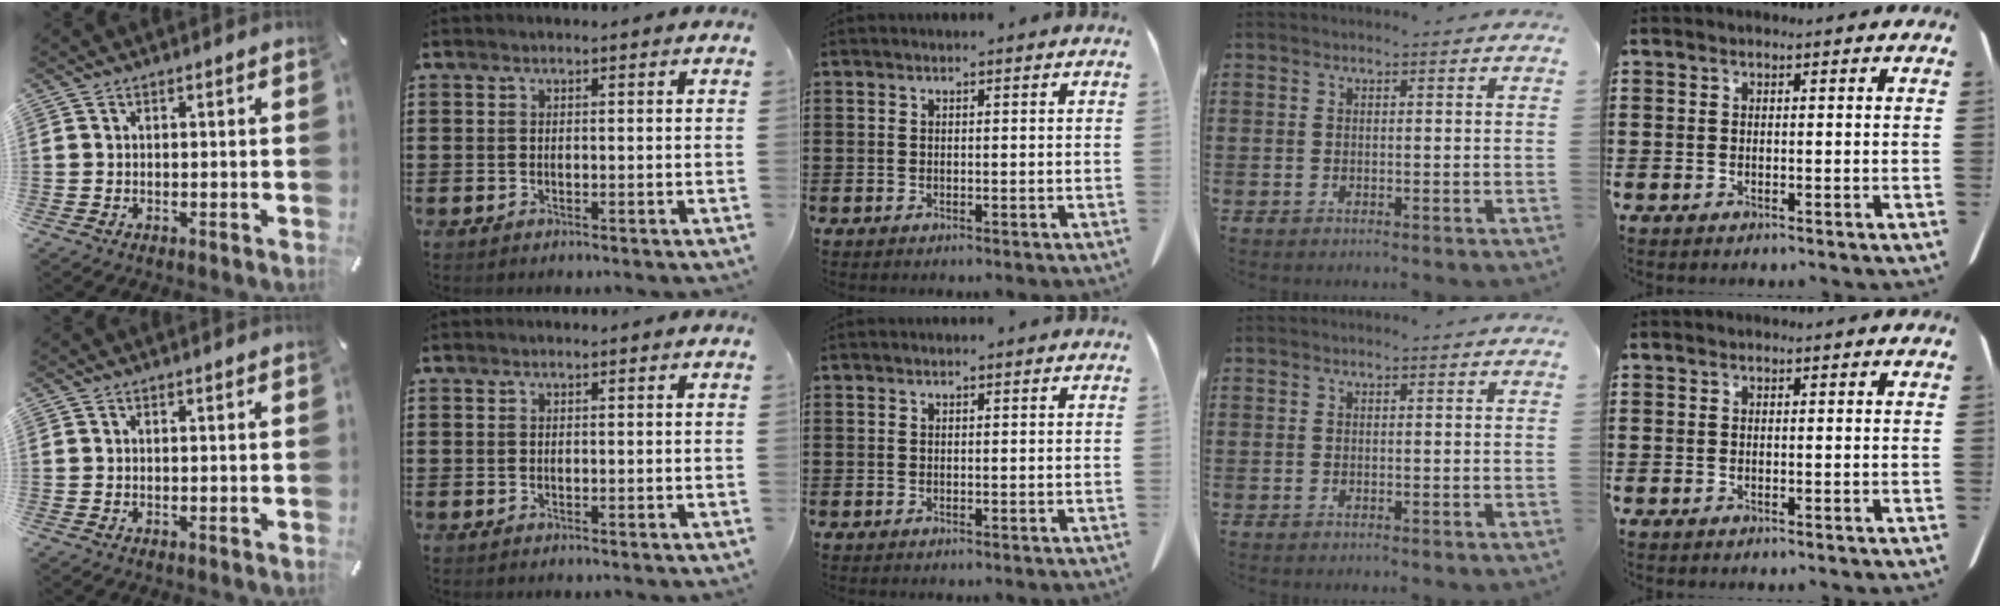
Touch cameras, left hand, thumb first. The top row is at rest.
{}